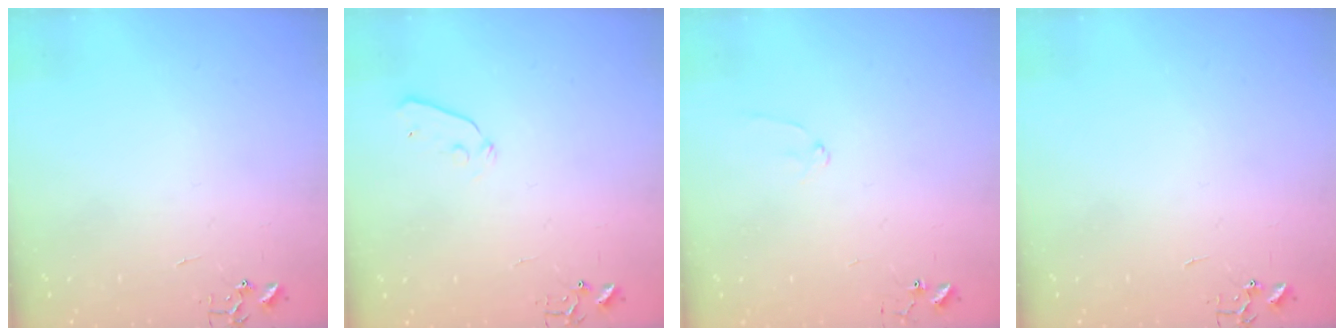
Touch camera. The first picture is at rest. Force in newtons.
{"total": 4.0, "press": 4.0, "slide": 0.4}
{"total": 6.6, "press": 6.6, "slide": 0.8}
{"total": 0.0}